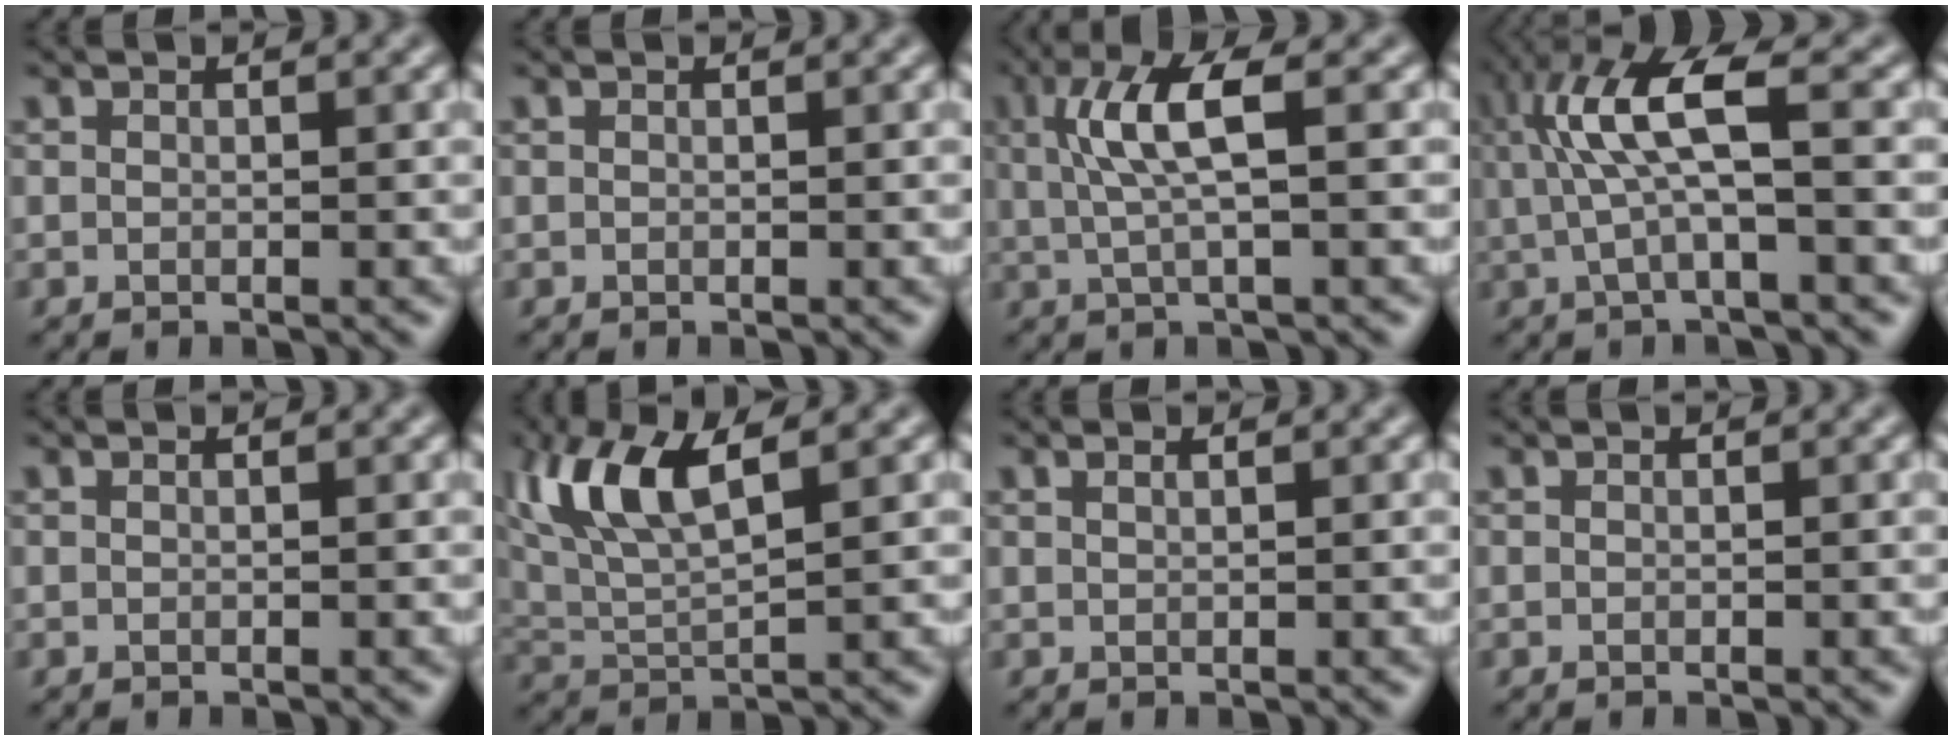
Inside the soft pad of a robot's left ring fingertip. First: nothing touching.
{"total": 0.0}
{"total": 4.9, "force": [1.1, 1.2, 4.6], "torque": [-0.094, 0.004, 0.022]}
{"total": 6.2, "force": [1.1, 1.5, 5.9], "torque": [-0.126, 0.005, 0.022]}
{"total": 0.0}
{"total": 7.3, "force": [3.4, 2.5, 6.0], "torque": [-0.124, 0.009, 0.064]}
{"total": 0.7, "force": [0.5, 0.2, 0.5], "torque": [-0.011, 0.000, 0.009]}
{"total": 0.0}